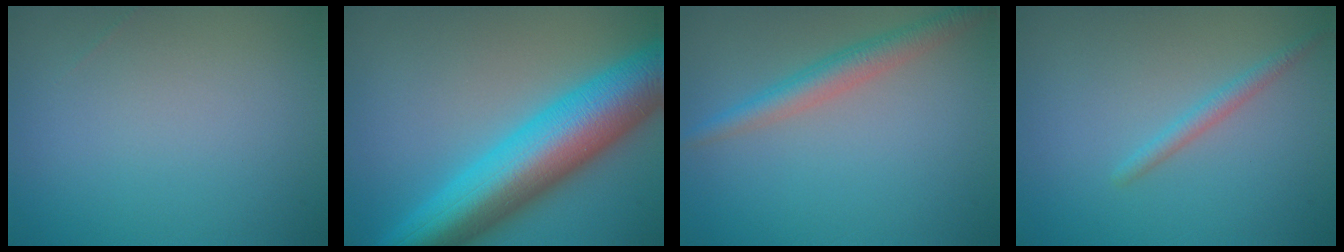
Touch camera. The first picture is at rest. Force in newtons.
{"total": 12.2, "press": 12.2, "slide": 0.4}
{"total": 3.0, "press": 3.0, "slide": 0.1}
{"total": 1.4, "press": 1.4, "slide": 0.1}